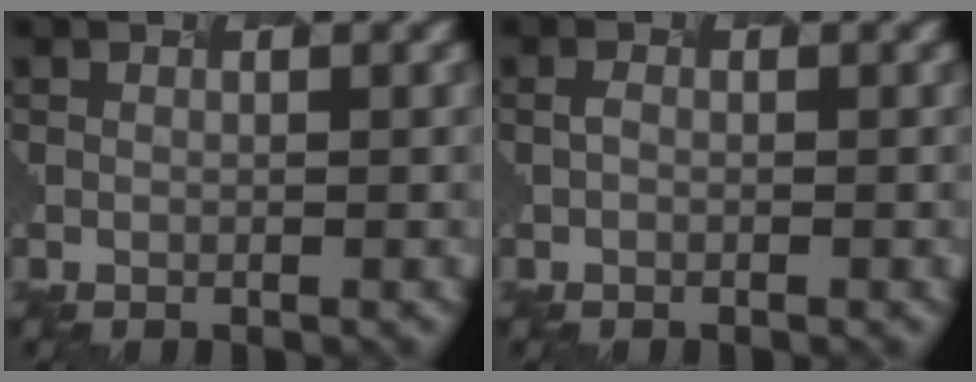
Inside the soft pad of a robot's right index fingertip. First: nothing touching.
{"total": 0.6, "force": [-0.5, 0.0, 0.3], "torque": [-0.015, 0.002, -0.001]}